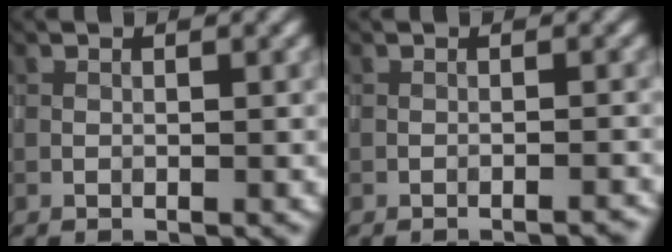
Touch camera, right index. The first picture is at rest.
{"total": 1.7, "force": [-1.6, 0.1, 0.5], "torque": [-0.001, 0.016, -0.020]}